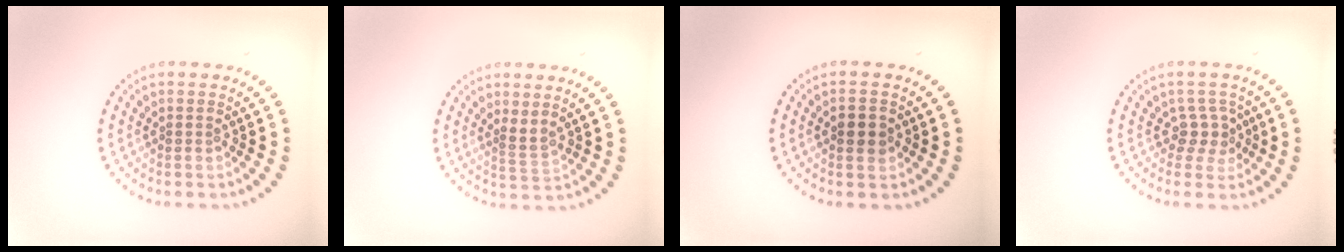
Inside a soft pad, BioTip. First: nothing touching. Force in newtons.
{"total": 1.5, "press": 1.0, "slide": 1.1}
{"total": 1.7, "press": 1.7, "slide": 0.1}
{"total": 2.2, "press": 1.6, "slide": 1.4}